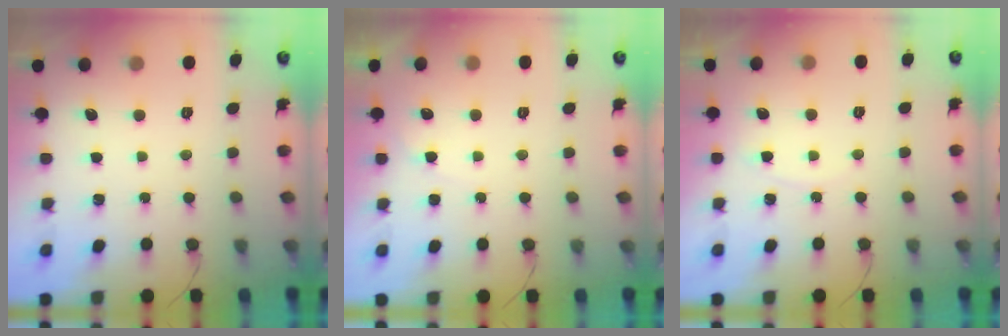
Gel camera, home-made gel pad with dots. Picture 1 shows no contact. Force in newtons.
{"total": 4.3, "press": 4.2, "slide": 1.0}
{"total": 2.7, "press": 2.7, "slide": 0.3}